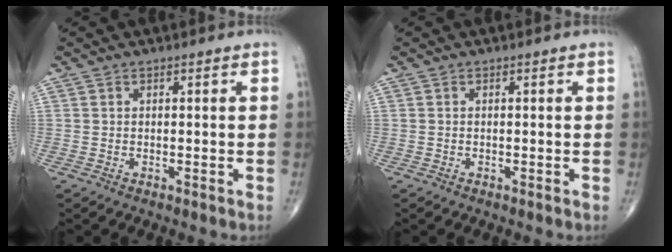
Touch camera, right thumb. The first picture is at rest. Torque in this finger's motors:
{"motor_torque": [-0.25, -0.03, -0.10, -0.03, -0.04]}